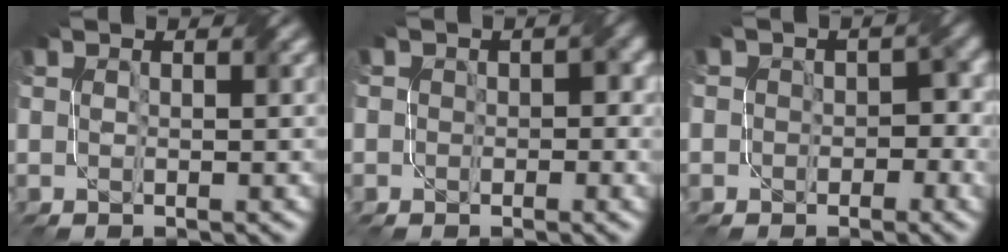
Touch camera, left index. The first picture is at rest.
{"total": 2.4, "force": [-0.5, 1.9, 1.4], "torque": [-0.002, 0.002, -0.002]}
{"total": 3.2, "force": [-0.8, 2.7, 1.6], "torque": [0.013, 0.004, -0.010]}